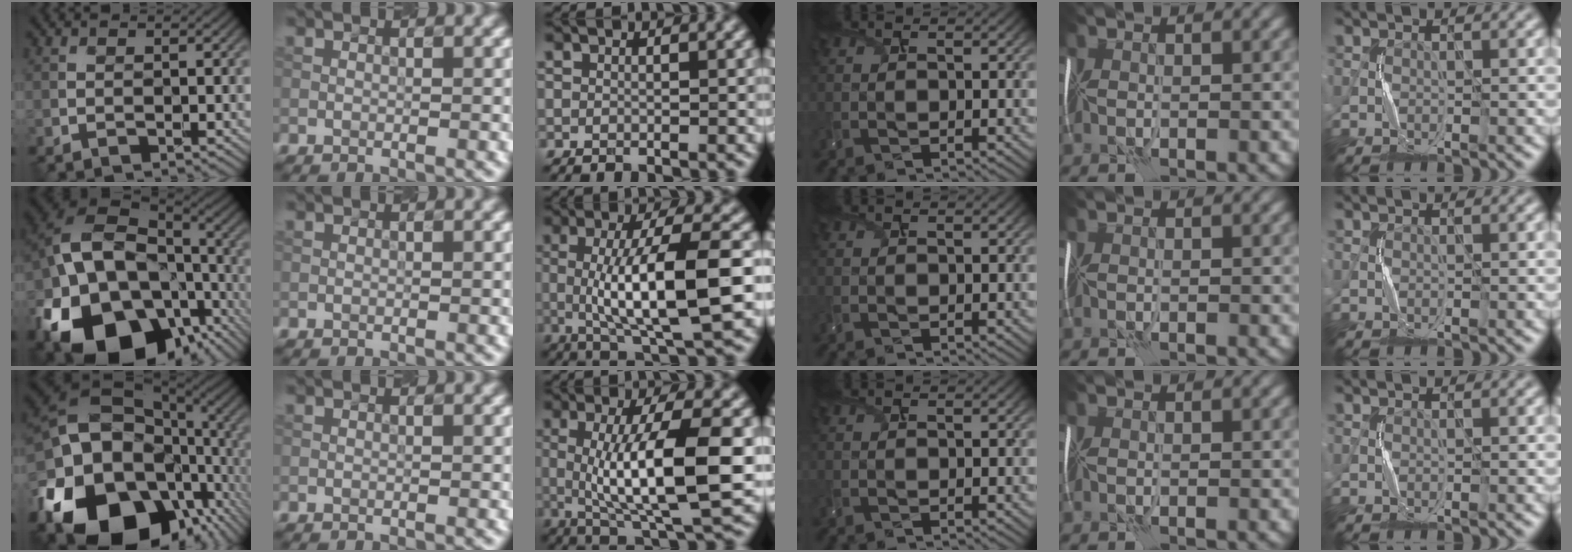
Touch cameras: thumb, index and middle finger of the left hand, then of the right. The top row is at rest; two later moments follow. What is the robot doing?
{"motion": "shake", "object": "handbell"}